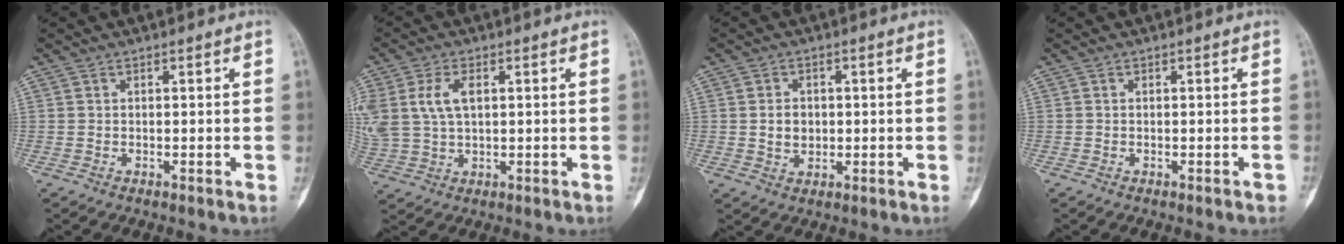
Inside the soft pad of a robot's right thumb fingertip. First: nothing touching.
{"total": 10.9, "force": [2.8, 6.7, 8.1], "torque": [-0.196, 0.004, 0.060]}
{"total": 4.1, "force": [0.1, 3.3, 2.5], "torque": [-0.027, -0.001, 0.004]}
{"total": 0.6, "force": [-0.4, 0.2, 0.4], "torque": [0.000, 0.001, -0.005]}